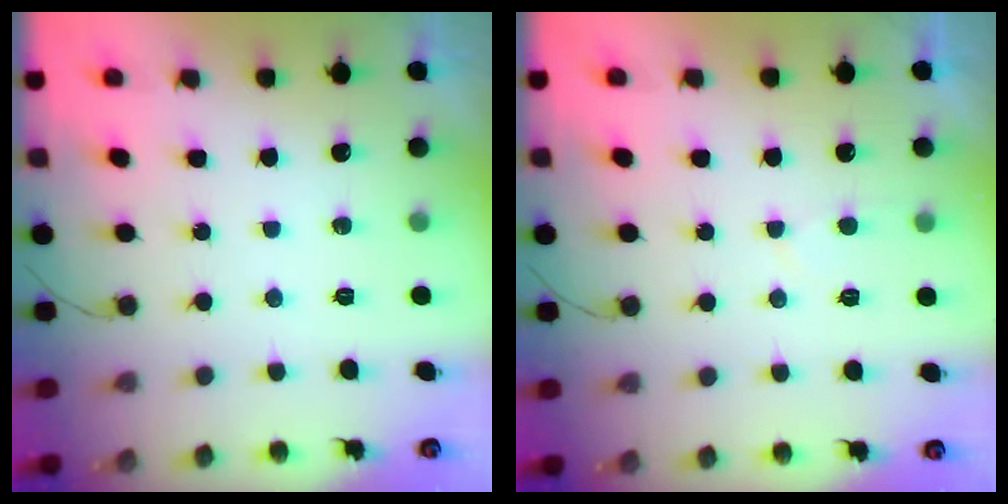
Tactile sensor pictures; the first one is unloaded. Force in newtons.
{"total": 2.3, "press": 2.3, "slide": 0.3}